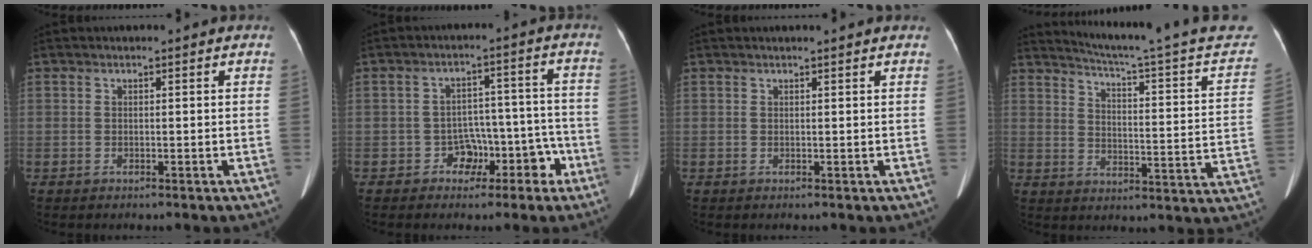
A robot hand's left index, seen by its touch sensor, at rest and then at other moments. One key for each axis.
{"total": 5.9, "fx": -3.3, "fy": 4.4, "fz": 2.2, "tx": -0.020, "ty": 0.043, "tz": -0.041}
{"total": 2.4, "fx": 2.2, "fy": 0.0, "fz": 0.9, "tx": -0.013, "ty": 0.014, "tz": 0.023}
{"total": 24.3, "fx": 22.6, "fy": 0.0, "fz": 9.1, "tx": -0.128, "ty": -0.087, "tz": 0.267}